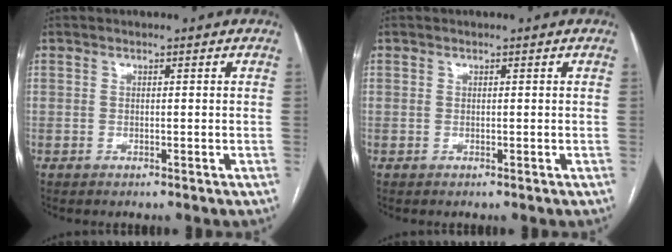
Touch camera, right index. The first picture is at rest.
{"total": 0.0}